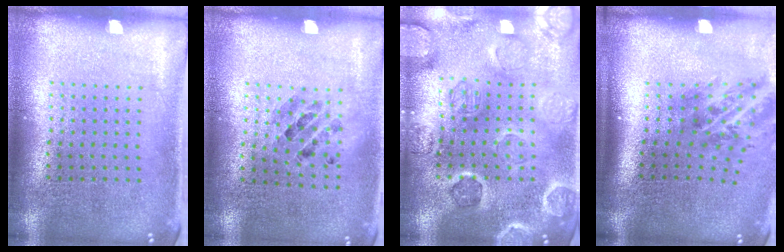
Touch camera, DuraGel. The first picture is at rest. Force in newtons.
{"total": 0.9, "press": 0.9, "slide": 0.1}
{"total": 2.6, "press": 2.6, "slide": 0.2}
{"total": 1.9, "press": 1.3, "slide": 1.5}